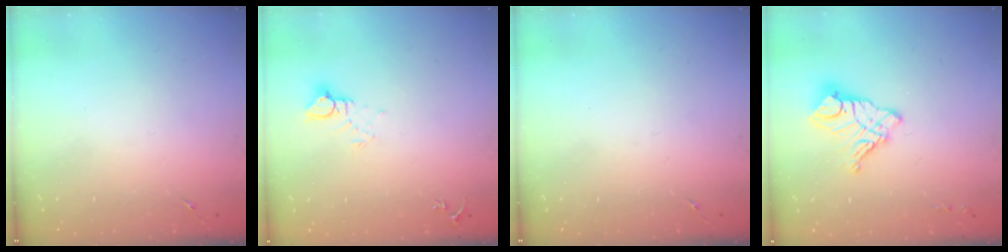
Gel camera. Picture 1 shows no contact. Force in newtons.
{"total": 4.2, "press": 4.2, "slide": 0.4}
{"total": 0.0}
{"total": 12.6, "press": 12.6, "slide": 1.2}